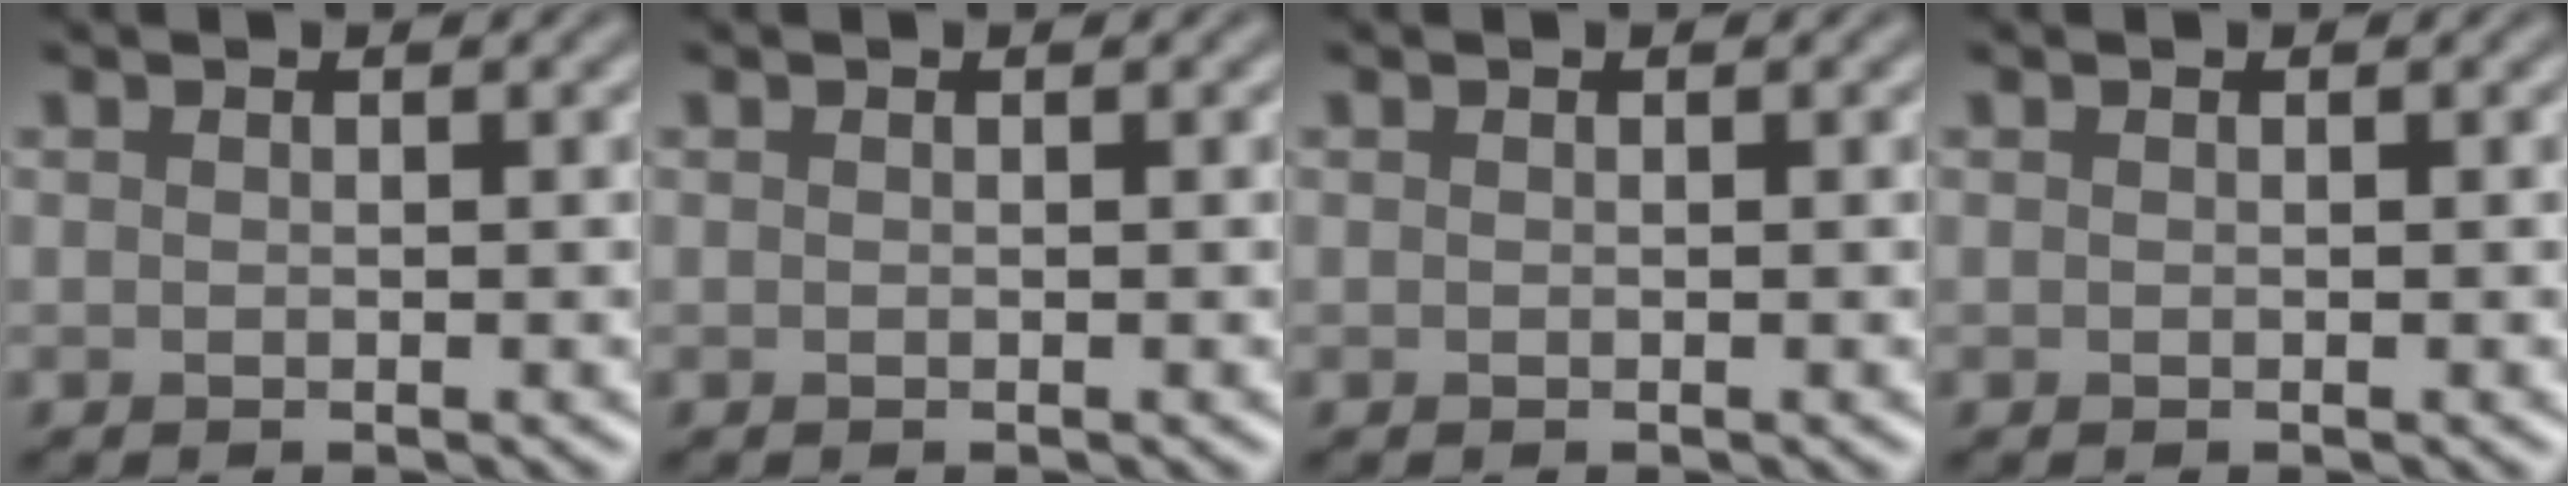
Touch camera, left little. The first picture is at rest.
{"total": 0.0}
{"total": 0.0}
{"total": 0.0}